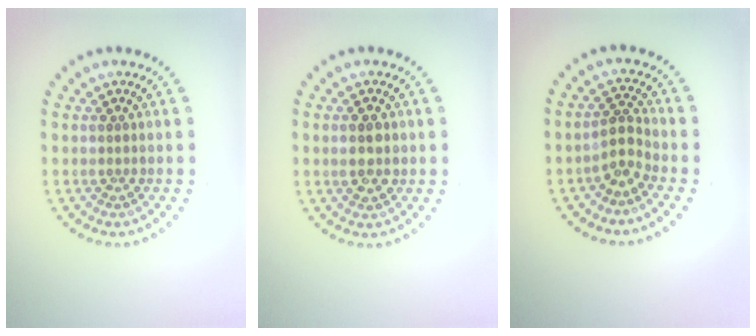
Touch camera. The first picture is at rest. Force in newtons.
{"total": 2.3, "press": 2.3, "slide": 0.3}
{"total": 2.2, "press": 1.7, "slide": 1.4}